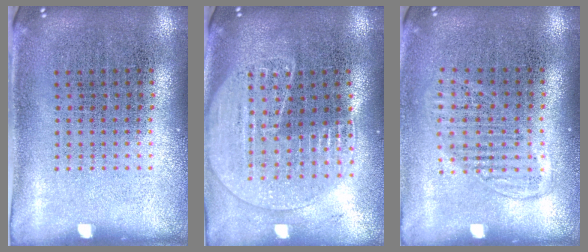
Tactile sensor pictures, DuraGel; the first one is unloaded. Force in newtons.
{"total": 1.7, "press": 1.6, "slide": 0.6}
{"total": 1.3, "press": 1.2, "slide": 0.6}